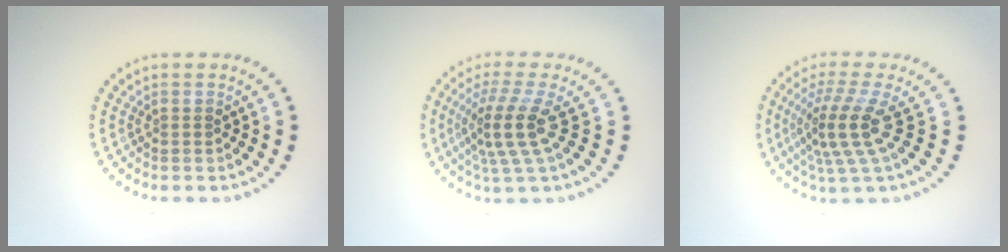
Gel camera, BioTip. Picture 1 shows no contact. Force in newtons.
{"total": 4.2, "press": 3.0, "slide": 2.9}
{"total": 4.2, "press": 2.9, "slide": 3.1}